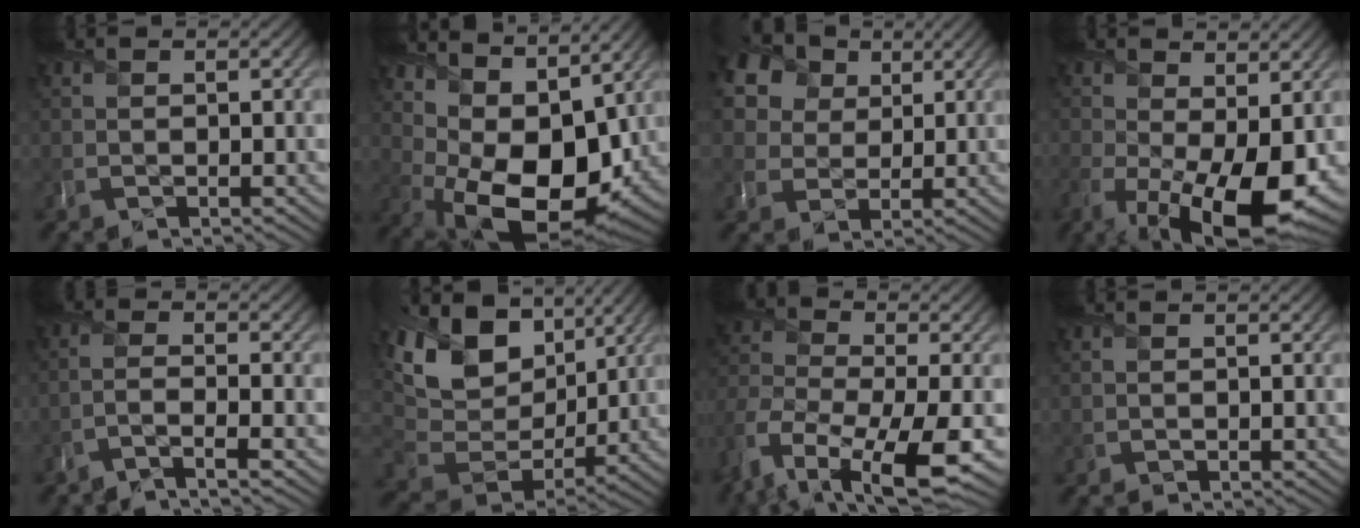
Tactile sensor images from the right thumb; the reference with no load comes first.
{"total": 14.1, "force": [3.5, 7.9, 11.2], "torque": [-0.216, -0.022, 0.077]}
{"total": 12.4, "force": [6.3, 8.9, 5.9], "torque": [-0.175, 0.032, 0.115]}
{"total": 13.7, "force": [-4.0, 6.7, 11.3], "torque": [-0.216, -0.052, -0.043]}
{"total": 3.7, "force": [-2.4, 0.4, 2.8], "torque": [-0.047, 0.008, -0.068]}
{"total": 14.1, "force": [6.7, 9.1, 8.4], "torque": [-0.197, 0.020, 0.124]}
{"total": 13.0, "force": [-7.0, 5.9, 9.2], "torque": [-0.218, -0.027, -0.122]}
{"total": 0.0}